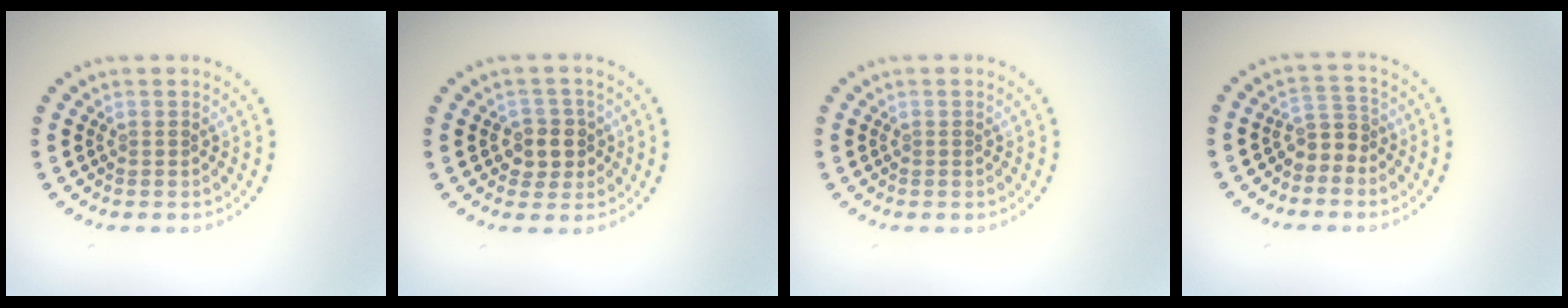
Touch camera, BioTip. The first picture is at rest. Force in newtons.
{"total": 2.5, "press": 2.3, "slide": 0.9}
{"total": 0.0}
{"total": 2.2, "press": 1.7, "slide": 1.4}